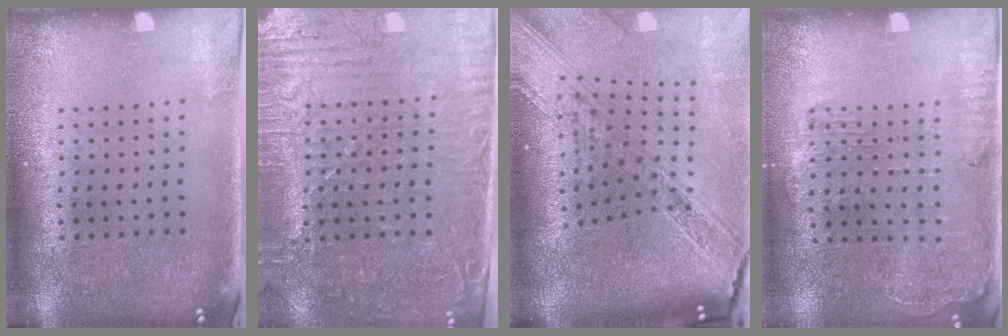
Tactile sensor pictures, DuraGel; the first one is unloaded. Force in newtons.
{"total": 3.8, "press": 3.5, "slide": 1.7}
{"total": 3.2, "press": 2.4, "slide": 2.1}
{"total": 1.6, "press": 1.5, "slide": 0.5}